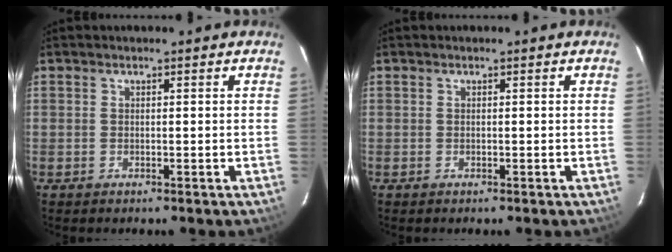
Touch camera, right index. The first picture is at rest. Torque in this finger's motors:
{"motor_torque": [-0.02, 0.03, 0.00, 0.00]}